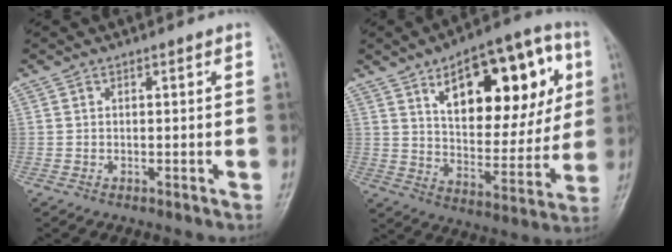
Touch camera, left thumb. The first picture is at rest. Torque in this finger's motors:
{"motor_torque": [0.75, 0.92, 1.34, -1.42, 0.16]}